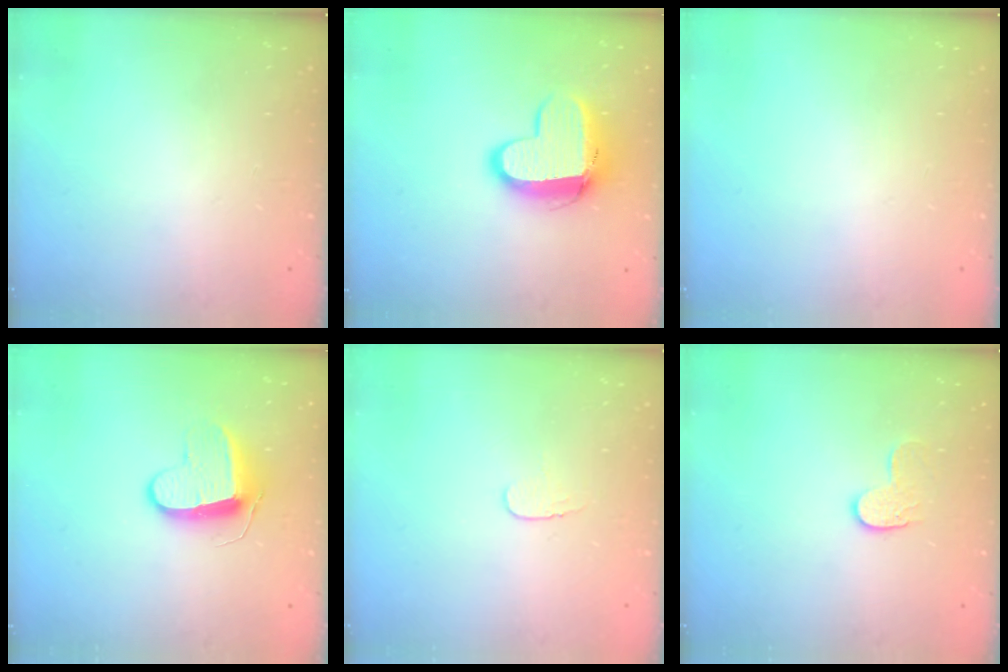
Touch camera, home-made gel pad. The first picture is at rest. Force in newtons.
{"total": 11.4, "press": 11.4, "slide": 1.1}
{"total": 0.0}
{"total": 9.6, "press": 9.6, "slide": 0.2}
{"total": 3.9, "press": 3.8, "slide": 0.4}
{"total": 7.3, "press": 7.3, "slide": 0.2}